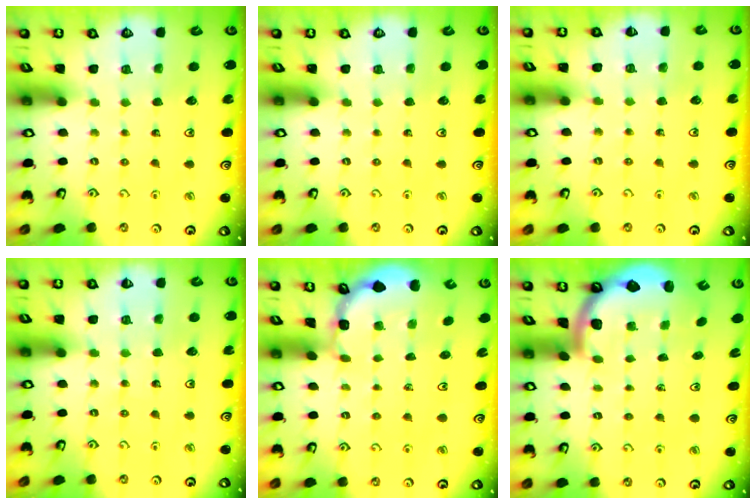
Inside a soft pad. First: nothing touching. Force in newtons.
{"total": 0.0}
{"total": 3.6, "press": 3.5, "slide": 0.6}
{"total": 3.0, "press": 3.0, "slide": 0.2}
{"total": 1.5, "press": 1.5, "slide": 0.2}
{"total": 2.4, "press": 2.4, "slide": 0.3}